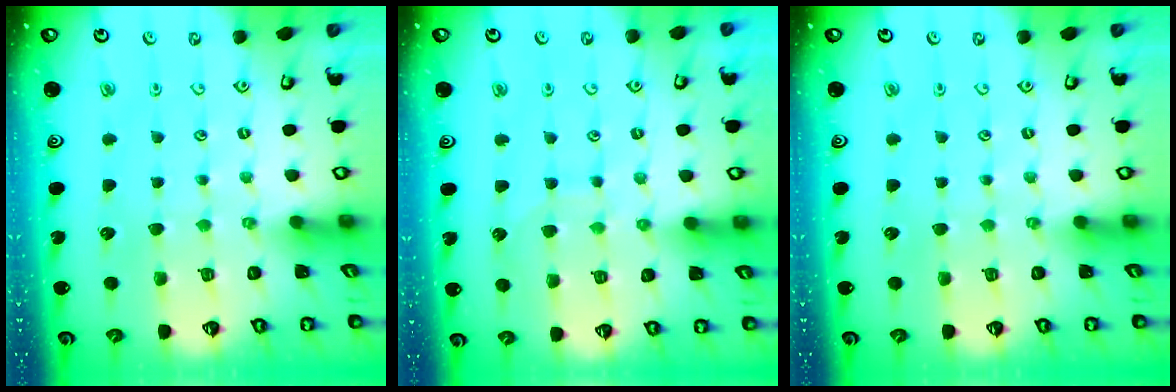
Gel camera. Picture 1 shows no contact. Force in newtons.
{"total": 5.7, "press": 5.7, "slide": 0.6}
{"total": 0.0}